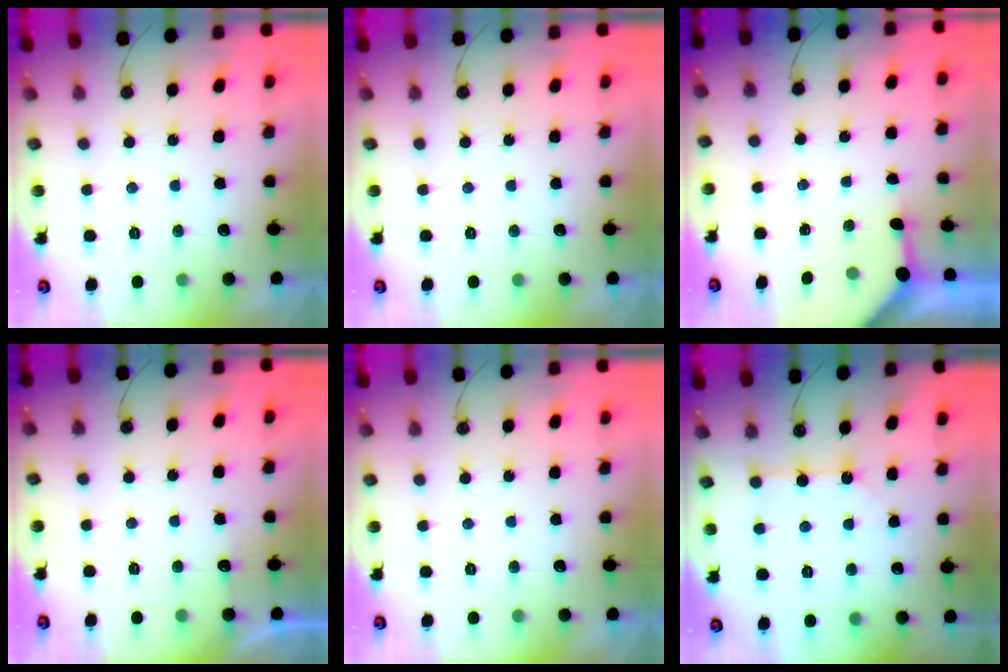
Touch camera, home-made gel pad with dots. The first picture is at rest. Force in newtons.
{"total": 0.0}
{"total": 3.3, "press": 3.3, "slide": 0.3}
{"total": 2.7, "press": 2.7, "slide": 0.3}
{"total": 0.0}
{"total": 3.9, "press": 3.9, "slide": 0.4}